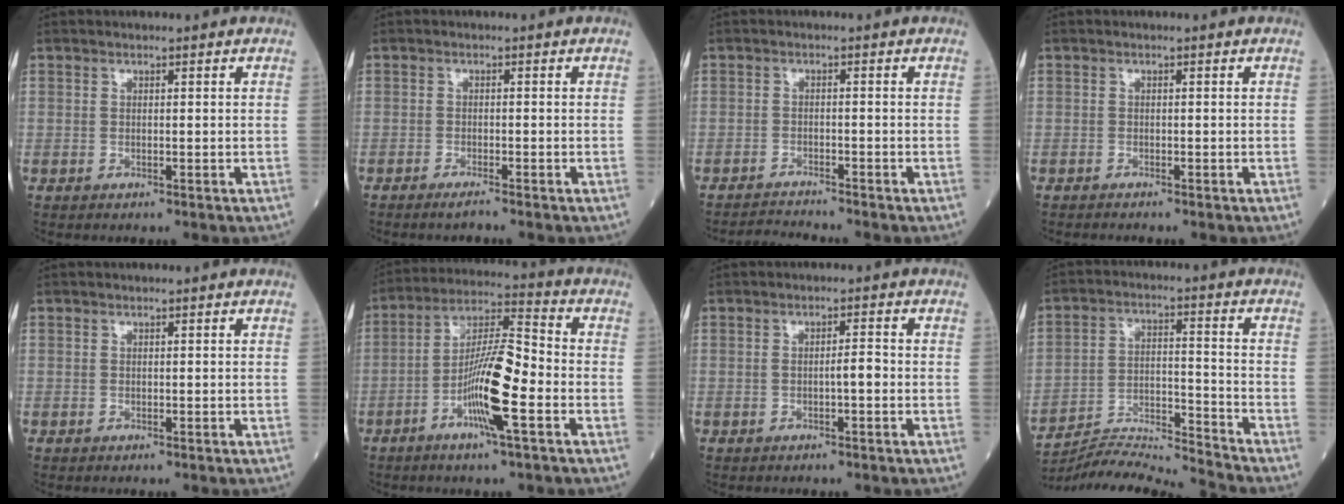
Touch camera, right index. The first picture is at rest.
{"total": 1.4, "force": [-1.3, -0.2, 0.6], "torque": [-0.013, -0.001, -0.025]}
{"total": 3.2, "force": [-2.9, -1.1, -0.3], "torque": [0.000, -0.020, -0.052]}
{"total": 1.2, "force": [-1.1, 0.0, 0.3], "torque": [-0.007, -0.002, -0.017]}
{"total": 0.0}
{"total": 11.8, "force": [-4.0, 0.9, 11.0], "torque": [-0.207, 0.004, -0.077]}
{"total": 2.0, "force": [-0.5, 0.2, 1.9], "torque": [-0.030, 0.004, -0.011]}
{"total": 12.2, "force": [-11.9, -2.8, 0.9], "torque": [-0.020, 0.018, -0.213]}